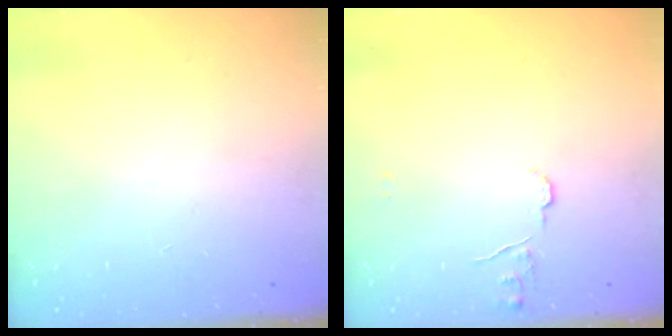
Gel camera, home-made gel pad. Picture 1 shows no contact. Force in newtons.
{"total": 6.8, "press": 6.8, "slide": 0.6}